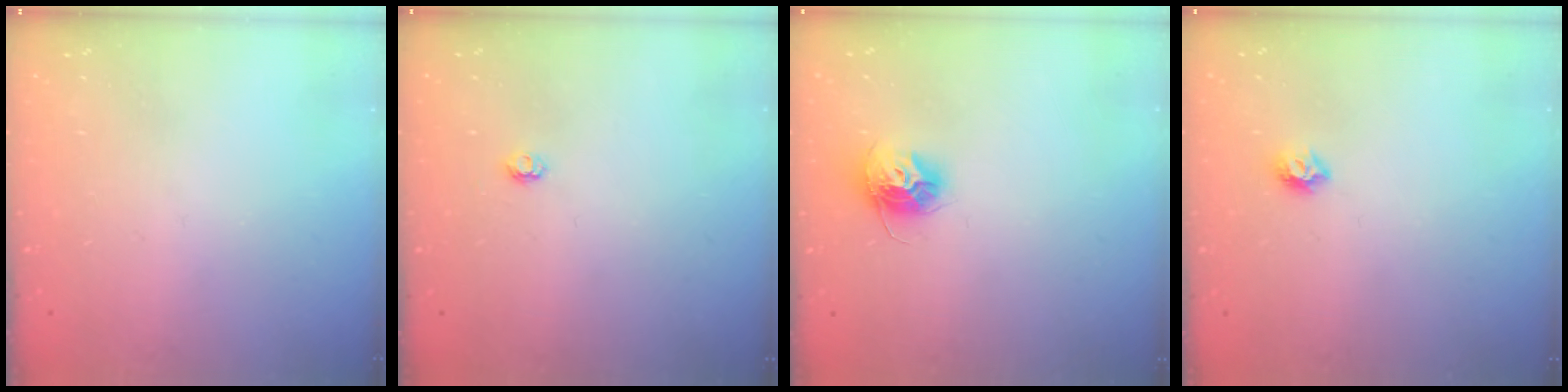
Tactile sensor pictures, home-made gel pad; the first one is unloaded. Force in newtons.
{"total": 2.9, "press": 2.9, "slide": 0.4}
{"total": 10.3, "press": 10.3, "slide": 0.4}
{"total": 6.0, "press": 5.9, "slide": 0.7}